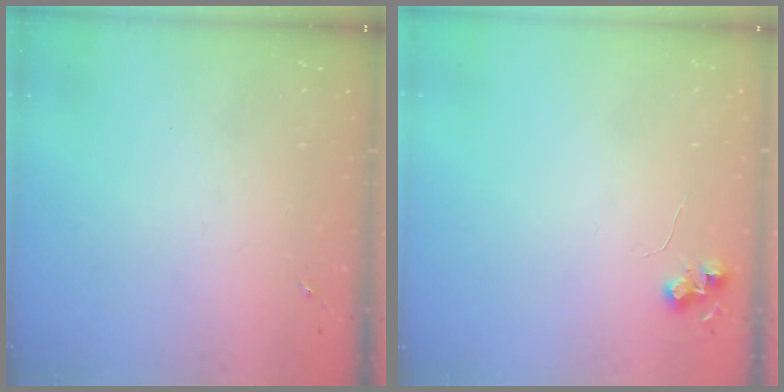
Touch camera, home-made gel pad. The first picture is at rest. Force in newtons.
{"total": 6.0, "press": 5.9, "slide": 0.7}